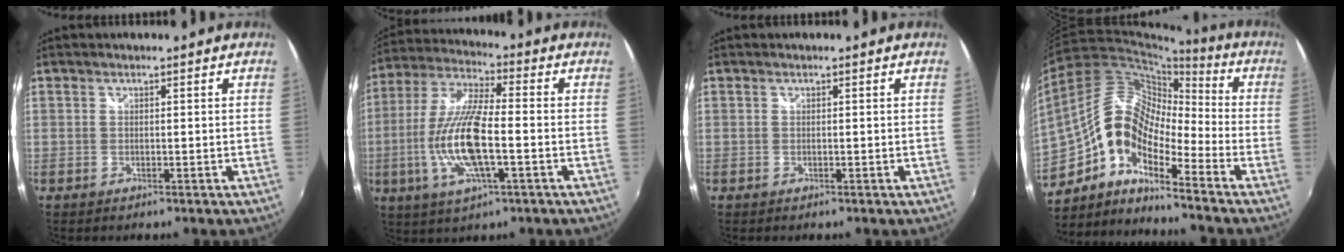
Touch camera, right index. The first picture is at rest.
{"total": 15.0, "force": [-3.4, 3.9, 14.1], "torque": [-0.284, -0.009, -0.064]}
{"total": 0.0}
{"total": 13.9, "force": [-5.8, 6.8, 10.6], "torque": [-0.186, 0.016, -0.126]}